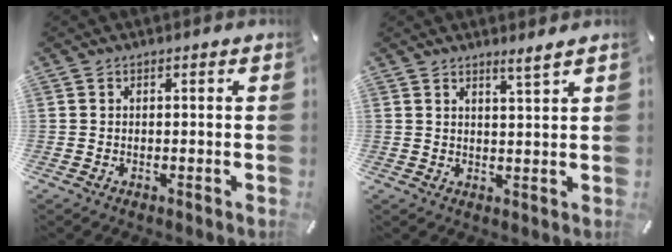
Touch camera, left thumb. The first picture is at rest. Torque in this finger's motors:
{"motor_torque": [0.44, 0.35, 0.09, -0.32, 0.00]}